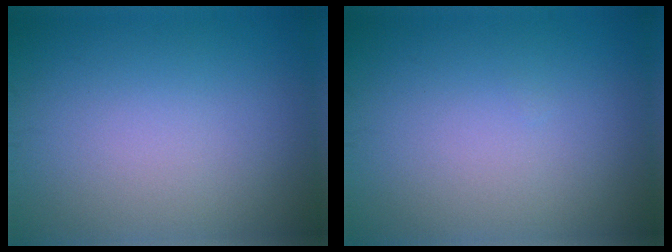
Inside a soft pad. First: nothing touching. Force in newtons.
{"total": 0.0}